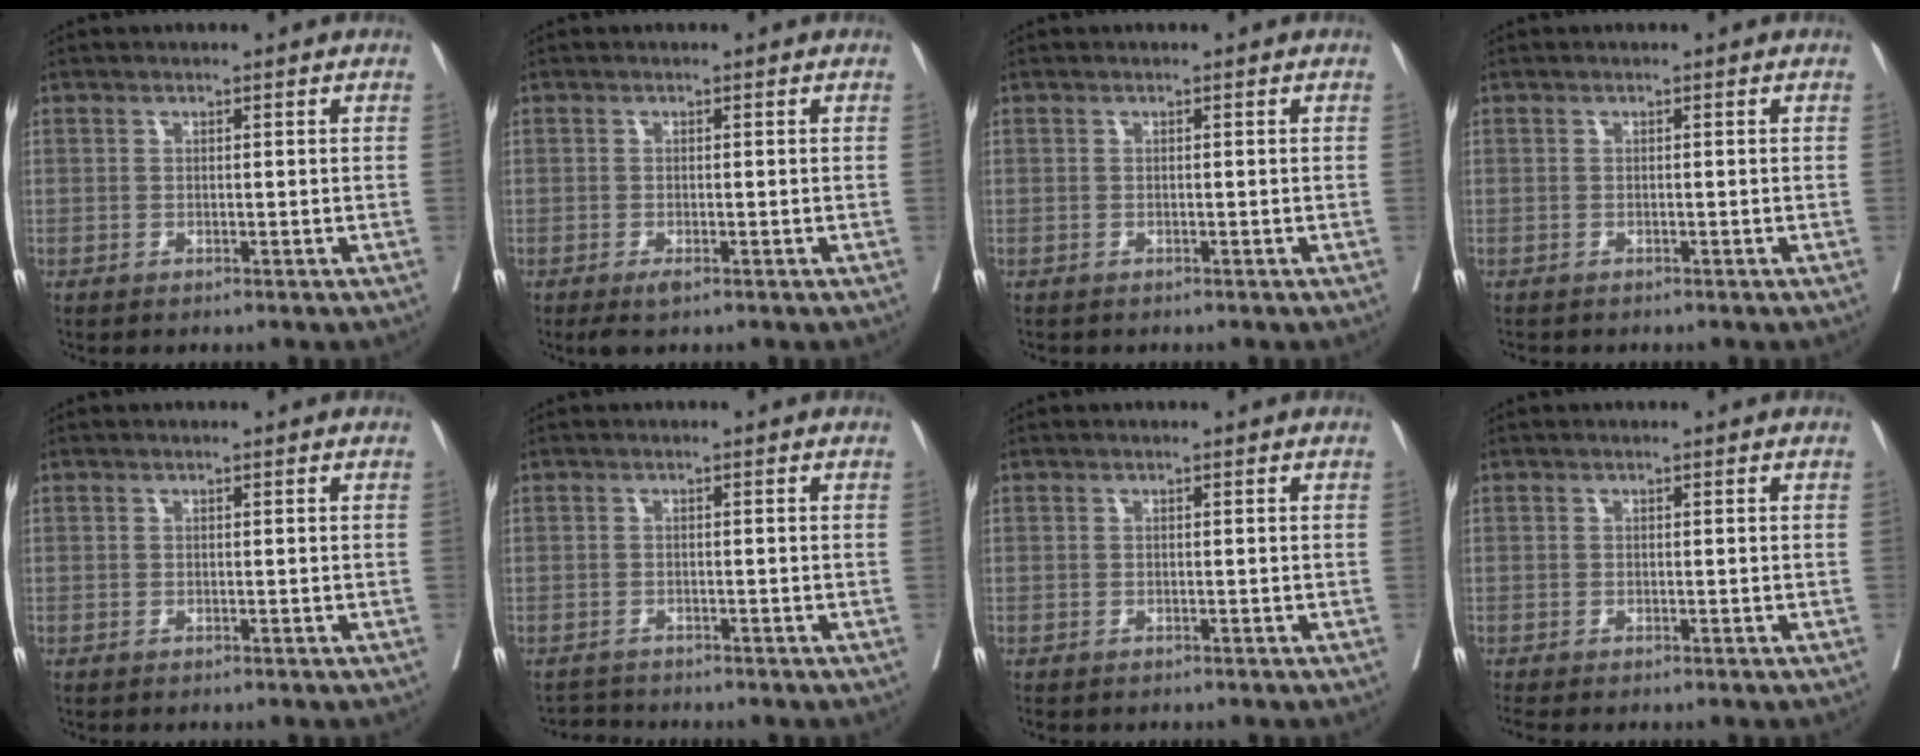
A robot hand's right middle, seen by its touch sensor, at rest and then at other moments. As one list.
[{"total": 1.8, "force": [-1.1, 0.4, 1.3], "torque": [-0.023, -0.005, -0.016]}, {"total": 0.0}, {"total": 1.1, "force": [-1.0, 0.3, 0.3], "torque": [-0.012, -0.002, -0.013]}, {"total": 0.0}, {"total": 2.1, "force": [-2.0, -0.1, -0.5], "torque": [0.009, -0.011, -0.033]}, {"total": 1.5, "force": [-1.2, 0.5, 0.5], "torque": [-0.013, -0.002, -0.015]}, {"total": 1.4, "force": [-1.3, -0.3, 0.5], "torque": [-0.009, -0.001, -0.020]}]